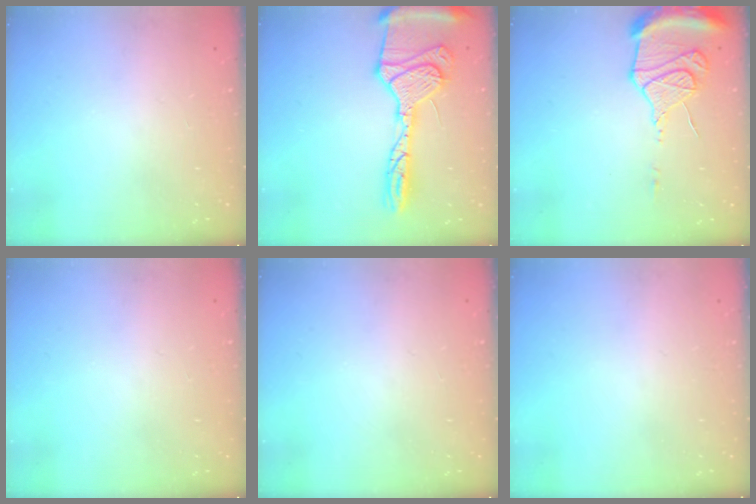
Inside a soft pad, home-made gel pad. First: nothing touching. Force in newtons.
{"total": 20.7, "press": 20.5, "slide": 2.4}
{"total": 15.9, "press": 15.8, "slide": 1.9}
{"total": 0.0}
{"total": 0.0}
{"total": 0.0}